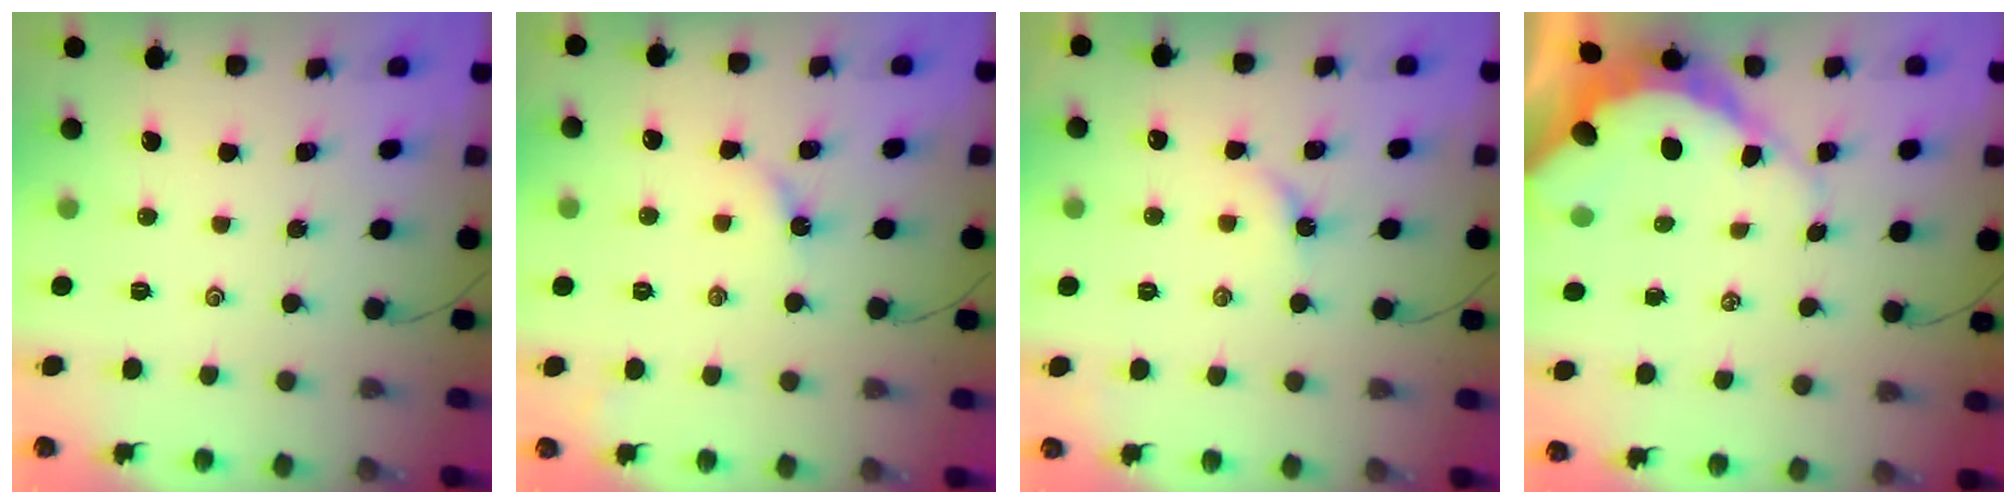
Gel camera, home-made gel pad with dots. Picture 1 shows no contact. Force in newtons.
{"total": 2.9, "press": 2.9, "slide": 0.5}
{"total": 3.7, "press": 3.7, "slide": 0.6}
{"total": 12.2, "press": 12.1, "slide": 1.6}